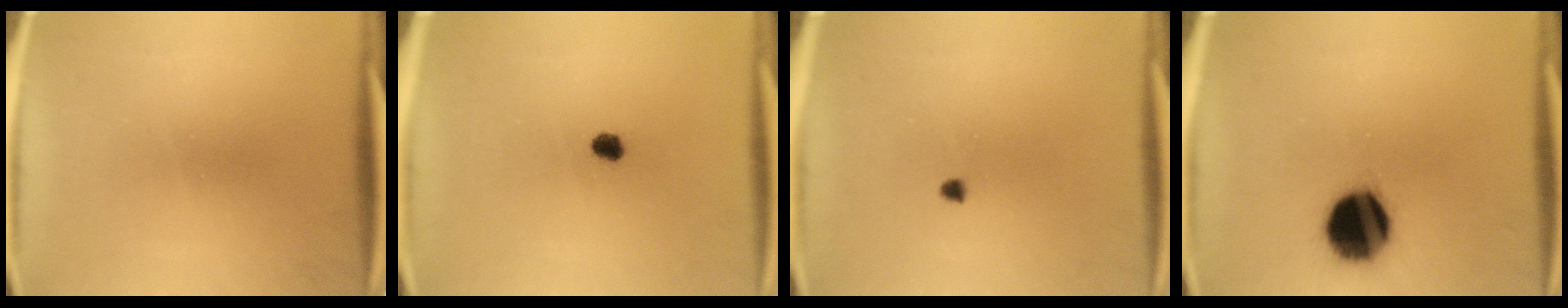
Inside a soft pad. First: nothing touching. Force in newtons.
{"total": 2.1}
{"total": 1.0}
{"total": 17.8}